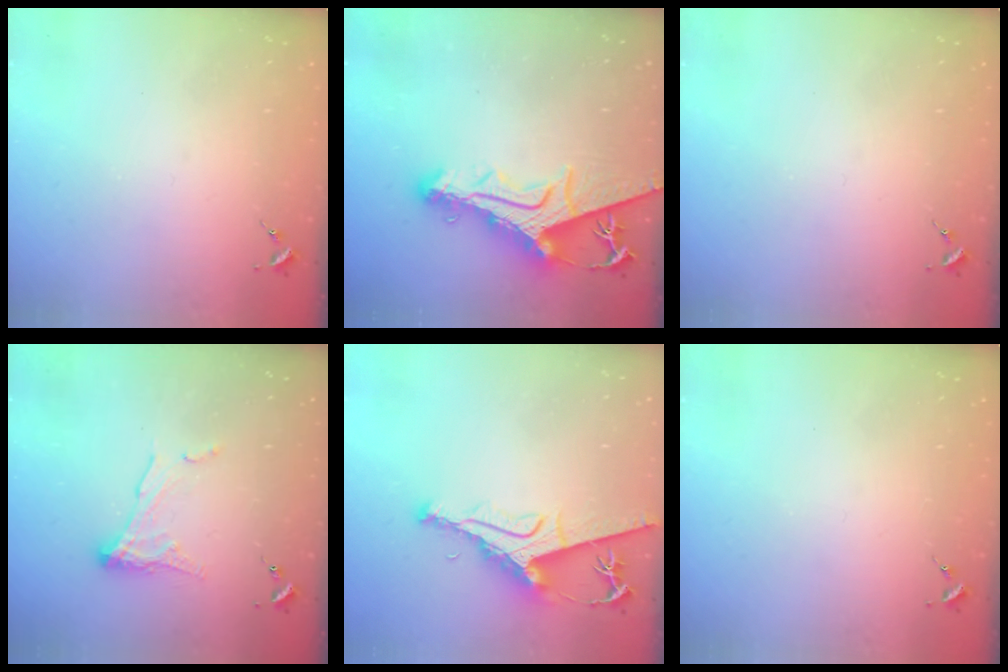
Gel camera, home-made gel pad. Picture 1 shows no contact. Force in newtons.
{"total": 13.4, "press": 13.3, "slide": 1.4}
{"total": 0.0}
{"total": 9.6, "press": 9.6, "slide": 0.5}
{"total": 10.1, "press": 10.0, "slide": 1.2}
{"total": 0.0}